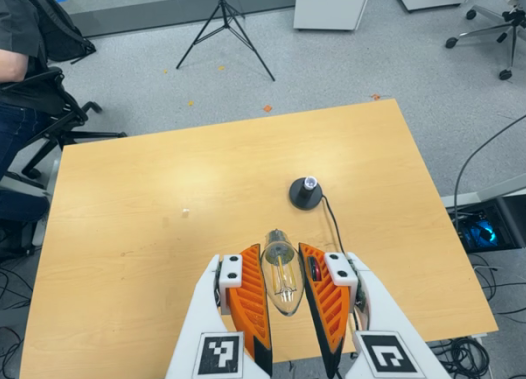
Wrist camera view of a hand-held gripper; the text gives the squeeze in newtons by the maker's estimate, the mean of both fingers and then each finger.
{"total": 11.9, "left": 11.7, "right": 12.0}